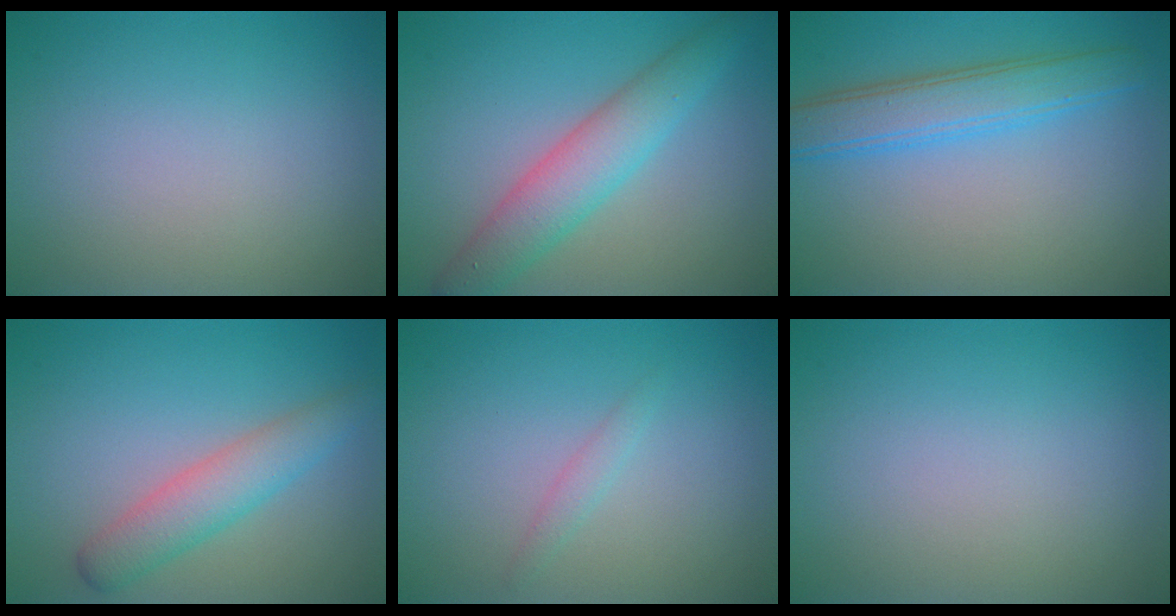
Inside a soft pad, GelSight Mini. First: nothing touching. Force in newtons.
{"total": 4.7, "press": 4.7, "slide": 0.1}
{"total": 4.4, "press": 4.4, "slide": 0.1}
{"total": 3.7, "press": 3.7, "slide": 0.1}
{"total": 1.0, "press": 0.9, "slide": 0.2}
{"total": 0.0}